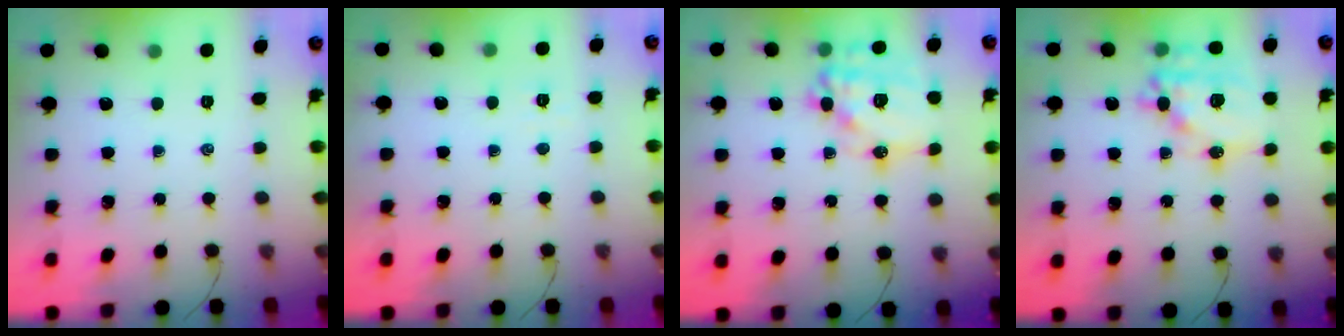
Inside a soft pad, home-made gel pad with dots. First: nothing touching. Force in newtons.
{"total": 2.4, "press": 2.3, "slide": 0.5}
{"total": 16.6, "press": 16.3, "slide": 3.0}
{"total": 17.6, "press": 17.2, "slide": 3.4}